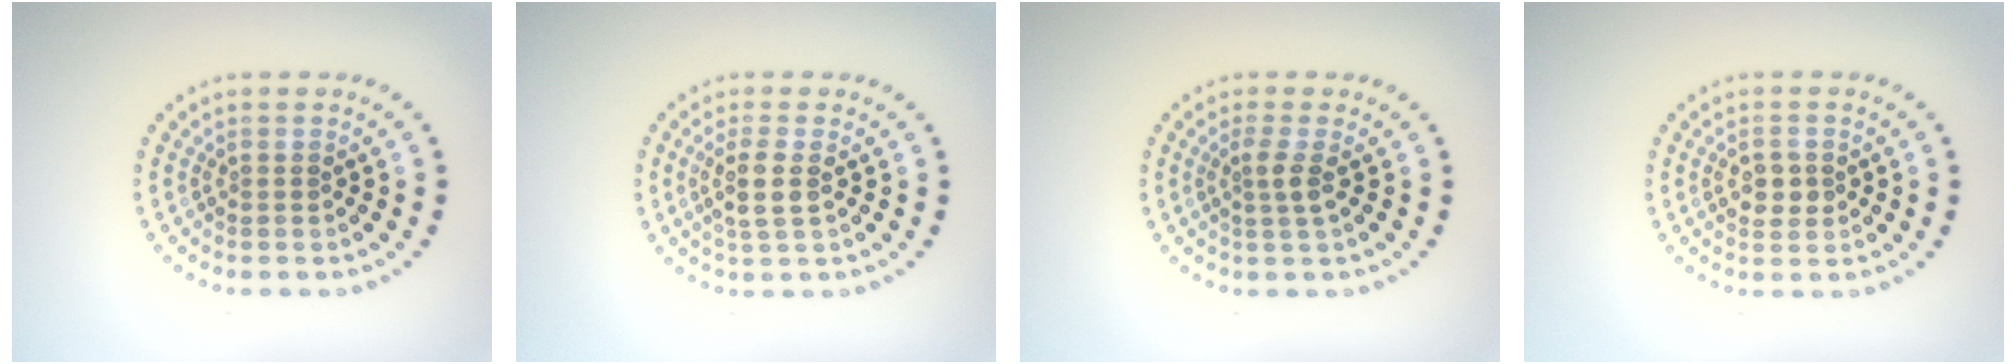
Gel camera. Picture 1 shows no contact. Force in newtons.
{"total": 2.4, "press": 2.1, "slide": 1.1}
{"total": 1.8, "press": 1.3, "slide": 1.2}
{"total": 2.0, "press": 2.0, "slide": 0.1}